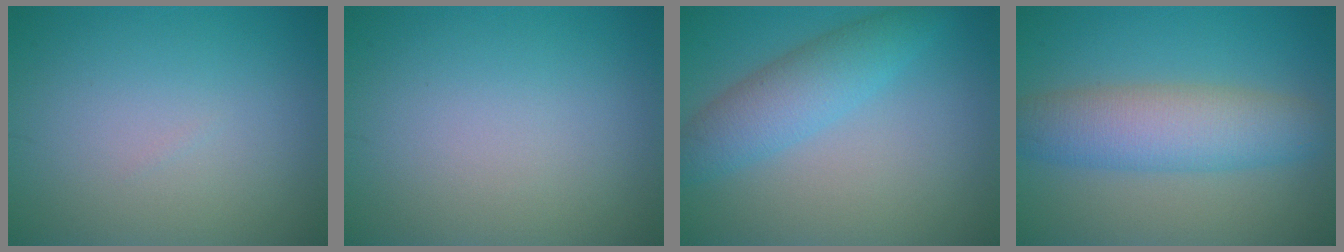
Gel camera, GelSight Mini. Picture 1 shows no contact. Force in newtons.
{"total": 0.0}
{"total": 4.3, "press": 4.3, "slide": 0.1}
{"total": 6.0, "press": 6.0, "slide": 0.3}